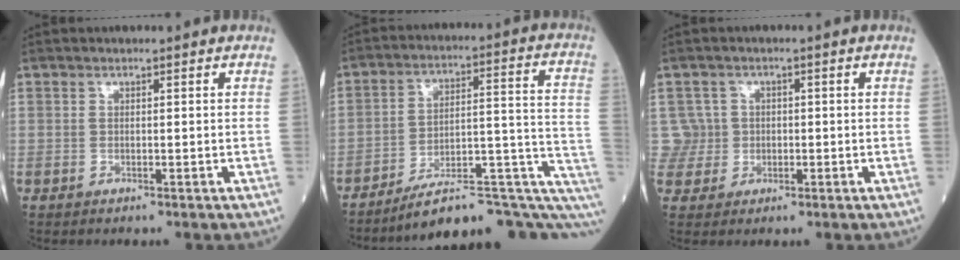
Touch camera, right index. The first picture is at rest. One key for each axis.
{"total": 19.6, "fx": -13.6, "fy": 3.9, "fz": 13.5, "tx": -0.120, "ty": 0.059, "tz": -0.186}
{"total": 4.0, "fx": 0.4, "fy": 3.9, "fz": -0.5, "tx": 0.025, "ty": 0.011, "tz": 0.006}